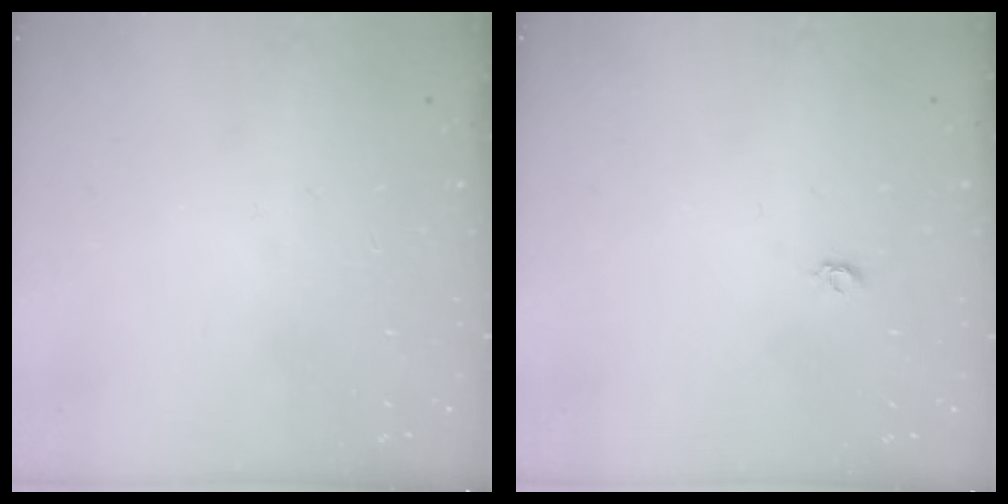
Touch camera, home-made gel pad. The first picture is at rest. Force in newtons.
{"total": 4.0, "press": 4.0, "slide": 0.4}